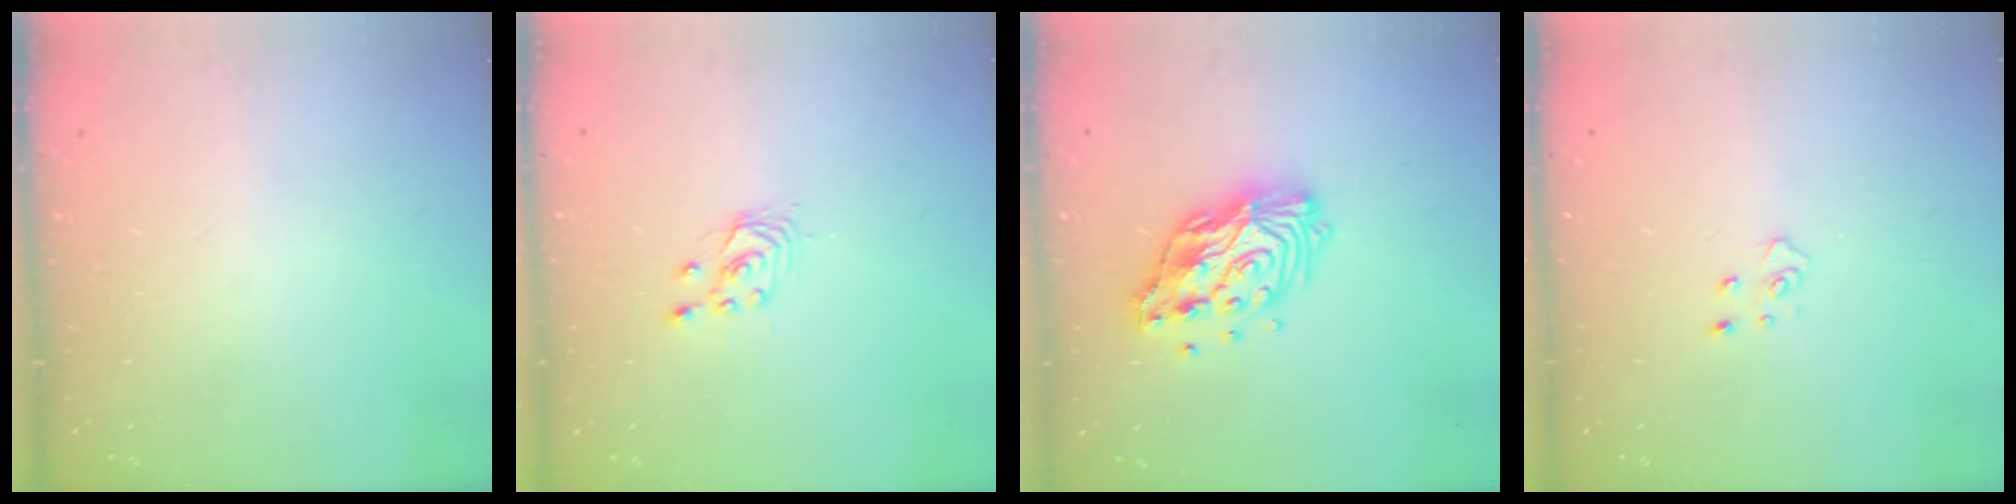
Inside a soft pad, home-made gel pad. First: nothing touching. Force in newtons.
{"total": 2.5, "press": 2.5, "slide": 0.2}
{"total": 14.9, "press": 14.8, "slide": 1.5}
{"total": 4.0, "press": 4.0, "slide": 0.4}